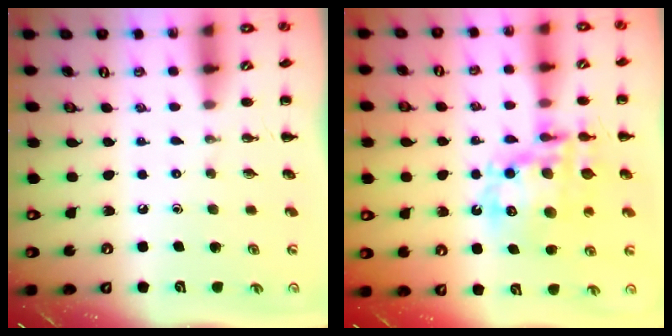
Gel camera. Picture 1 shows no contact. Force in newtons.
{"total": 16.6, "press": 16.2, "slide": 3.6}